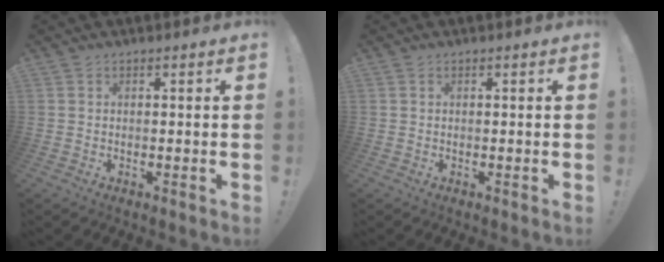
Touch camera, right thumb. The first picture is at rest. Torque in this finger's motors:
{"motor_torque": [0.13, 0.00, -0.20, 0.13, 0.02]}